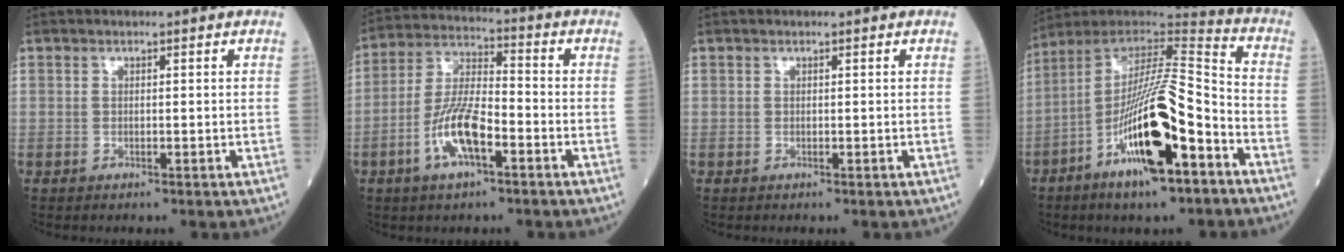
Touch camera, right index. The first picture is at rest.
{"total": 10.0, "force": [-4.1, 2.8, 8.6], "torque": [-0.179, 0.006, -0.078]}
{"total": 0.0}
{"total": 19.7, "force": [-8.6, 3.3, 17.4], "torque": [-0.317, -0.012, -0.146]}